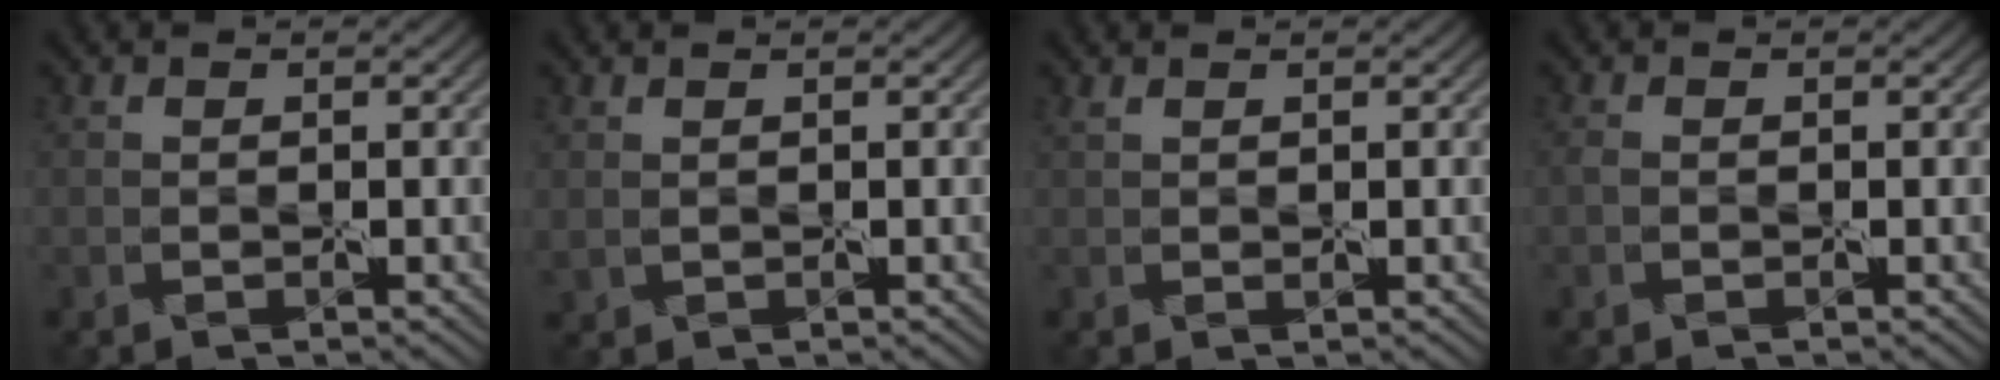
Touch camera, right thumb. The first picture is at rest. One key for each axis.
{"total": 0.6, "fx": 0.4, "fy": 0.2, "fz": 0.3, "tx": -0.009, "ty": 0.002, "tz": 0.011}
{"total": 0.7, "fx": 0.6, "fy": -0.4, "fz": 0.0, "tx": -0.006, "ty": 0.006, "tz": 0.011}
{"total": 0.0}